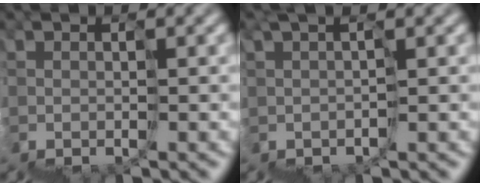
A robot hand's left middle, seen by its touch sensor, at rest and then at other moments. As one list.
[{"total": 1.4, "force": [1.2, 0.0, 0.6], "torque": [-0.024, 0.010, 0.019]}]